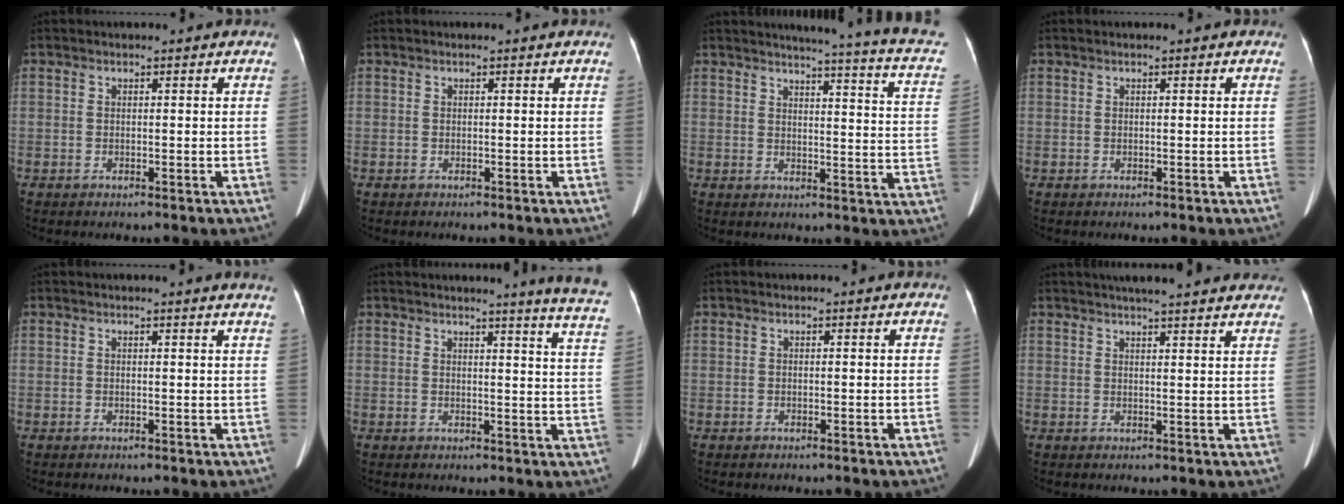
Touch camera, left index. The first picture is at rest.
{"total": 0.0}
{"total": 16.8, "force": [13.9, 0.3, 9.4], "torque": [-0.126, -0.053, 0.138]}
{"total": 0.0}
{"total": 2.9, "force": [2.6, -0.5, 1.0], "torque": [-0.016, -0.007, 0.015]}
{"total": 10.9, "force": [9.7, -1.6, 4.6], "torque": [-0.047, -0.074, 0.082]}
{"total": 0.0}
{"total": 15.8, "force": [14.0, 2.1, 7.1], "torque": [-0.094, 0.032, 0.168]}